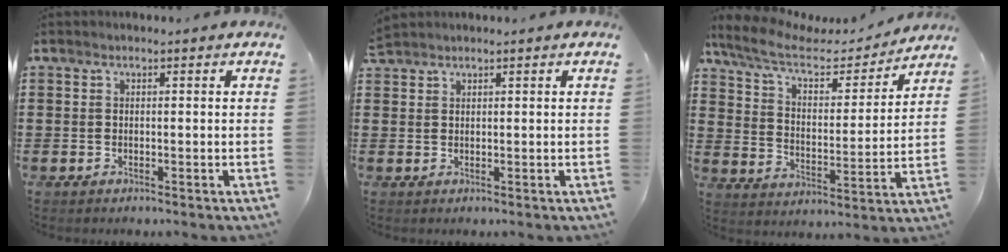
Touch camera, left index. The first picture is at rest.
{"total": 1.4, "force": [1.3, 0.2, 0.2], "torque": [-0.006, 0.001, 0.027]}
{"total": 8.4, "force": [6.5, 2.8, 4.6], "torque": [-0.115, -0.029, 0.110]}